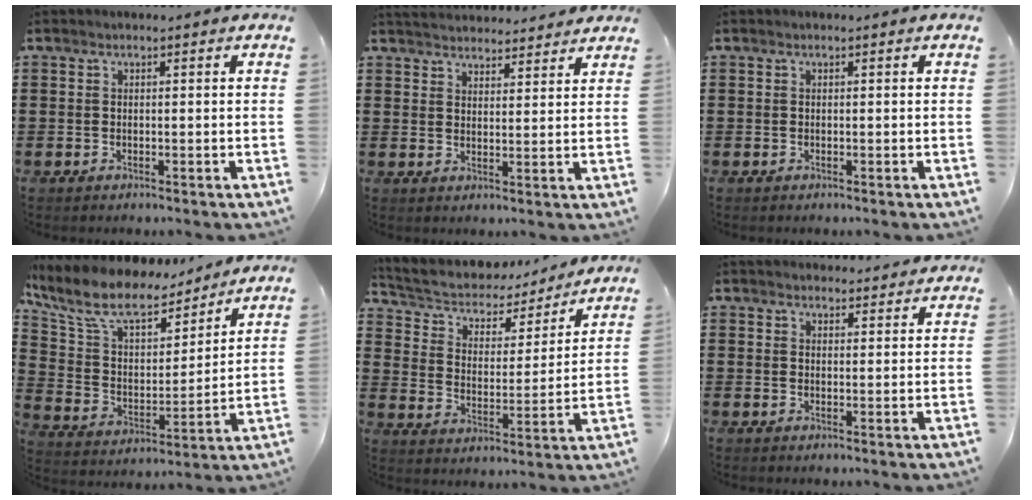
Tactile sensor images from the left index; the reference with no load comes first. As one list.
[{"total": 3.5, "force": [3.4, 0.3, -0.1], "torque": [-0.010, -0.015, 0.063]}, {"total": 0.0}, {"total": 11.0, "force": [8.8, 3.8, 5.4], "torque": [-0.145, -0.047, 0.153]}, {"total": 5.7, "force": [5.0, 2.3, 1.3], "torque": [-0.058, -0.032, 0.083]}, {"total": 2.5, "force": [2.5, 0.5, -0.1], "torque": [0.005, -0.009, 0.046]}]